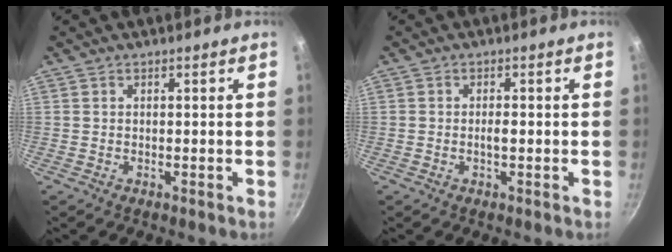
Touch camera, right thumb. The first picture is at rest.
{"total": 1.4, "force": [-0.2, 0.5, 1.3], "torque": [-0.021, 0.007, -0.005]}